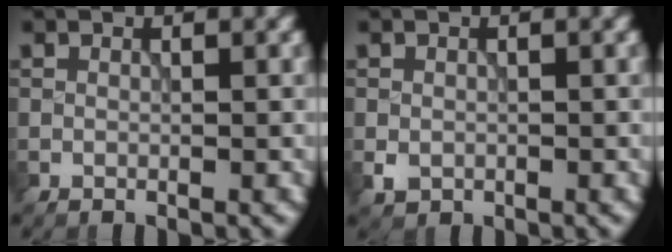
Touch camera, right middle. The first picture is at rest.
{"total": 1.2, "force": [-0.3, 1.0, 0.5], "torque": [-0.009, -0.004, -0.006]}